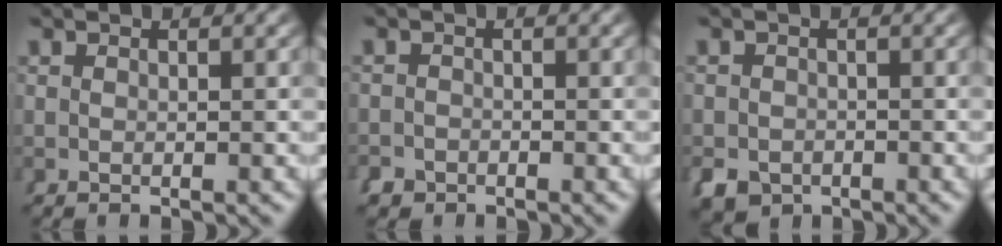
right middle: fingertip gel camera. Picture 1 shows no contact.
{"total": 2.0, "force": [-1.8, 0.9, -0.3], "torque": [0.014, -0.018, -0.025]}
{"total": 3.8, "force": [-2.8, 2.5, 0.9], "torque": [-0.007, -0.029, -0.036]}